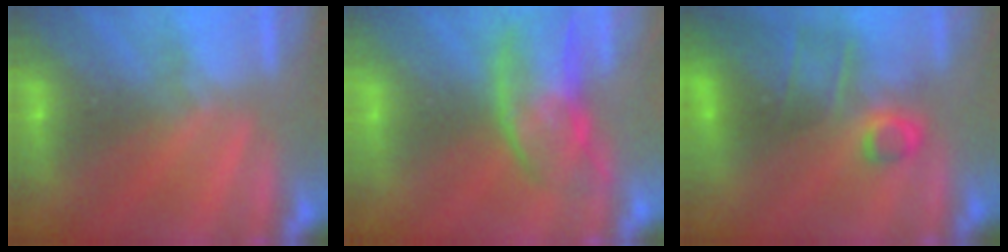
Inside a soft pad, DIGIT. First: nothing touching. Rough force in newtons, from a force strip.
{"total": 2.7}
{"total": 6.4}